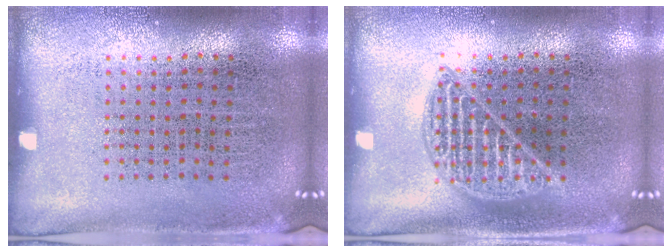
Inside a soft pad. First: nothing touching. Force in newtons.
{"total": 2.0, "press": 2.0, "slide": 0.2}